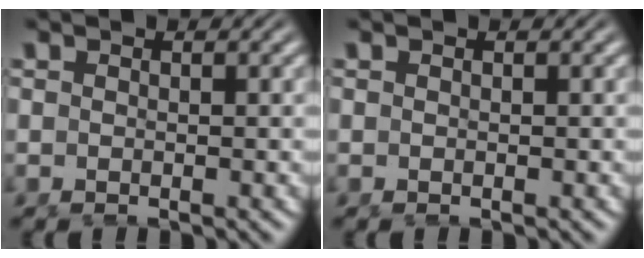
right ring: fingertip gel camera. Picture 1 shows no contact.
{"total": 0.0}